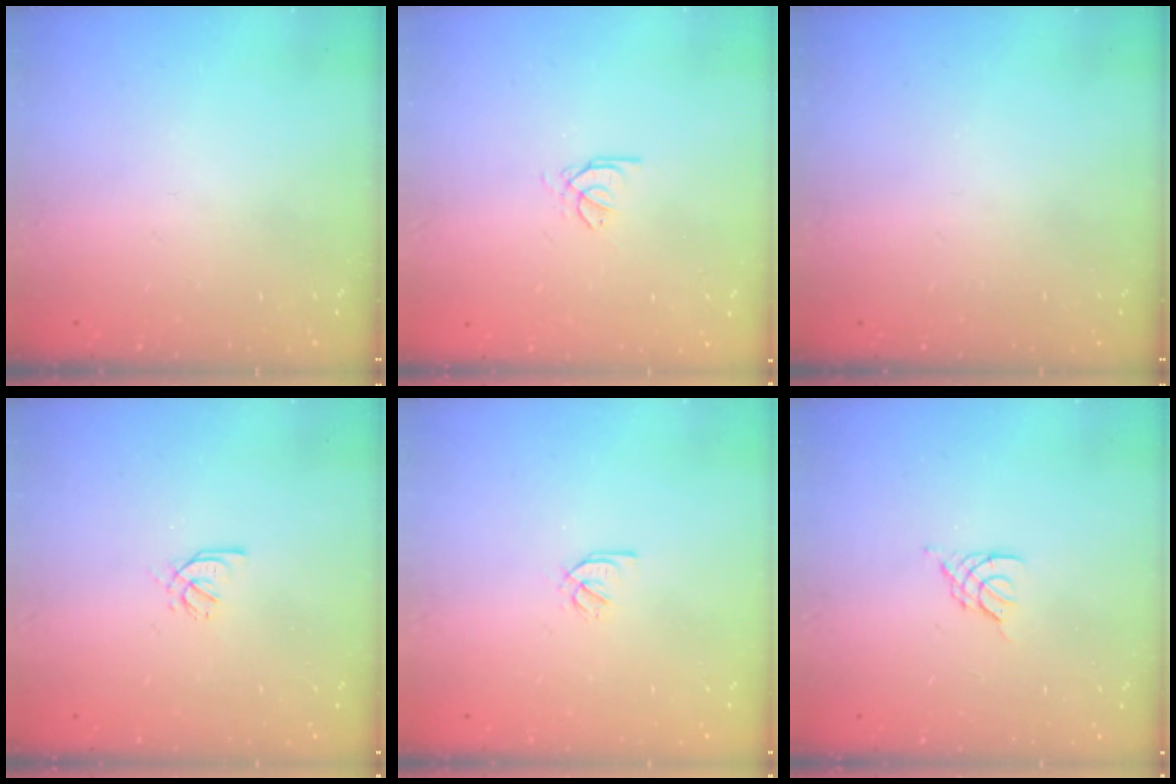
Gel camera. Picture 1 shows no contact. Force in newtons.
{"total": 0.7, "press": 0.6, "slide": 0.4}
{"total": 0.0}
{"total": 1.7, "press": 1.6, "slide": 0.5}
{"total": 2.1, "press": 2.0, "slide": 0.7}
{"total": 2.3, "press": 2.3, "slide": 0.5}